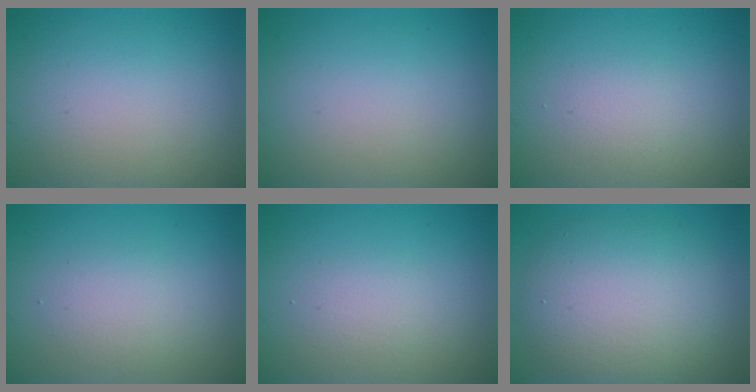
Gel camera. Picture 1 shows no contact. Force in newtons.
{"total": 0.0}
{"total": 1.4, "press": 1.3, "slide": 0.1}
{"total": 2.1, "press": 2.1, "slide": 0.1}
{"total": 1.4, "press": 1.4, "slide": 0.1}
{"total": 7.5, "press": 7.5, "slide": 0.4}